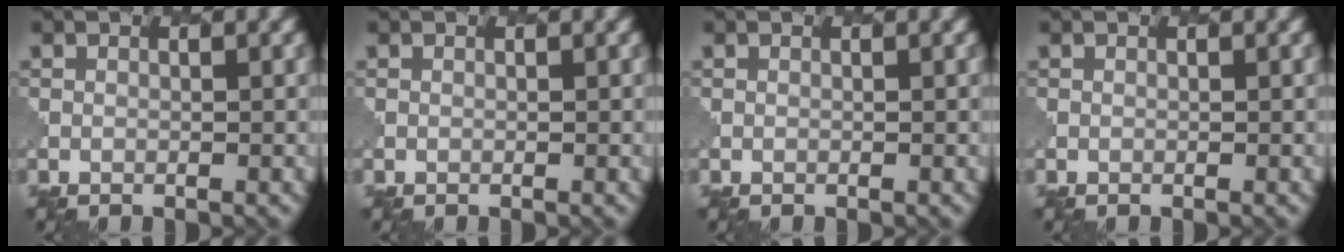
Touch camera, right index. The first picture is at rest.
{"total": 0.0}
{"total": 0.0}
{"total": 0.0}